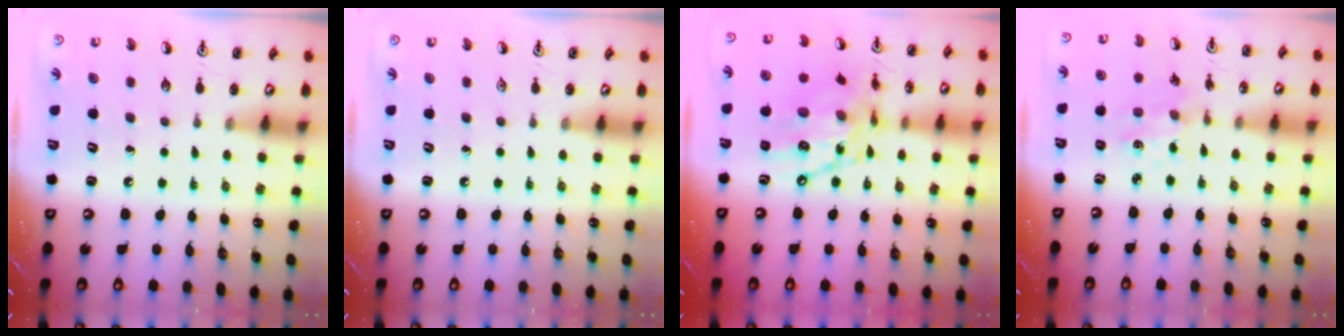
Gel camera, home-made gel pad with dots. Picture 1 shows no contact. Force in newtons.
{"total": 0.0}
{"total": 15.4, "press": 15.4, "slide": 1.2}
{"total": 1.9, "press": 1.9, "slide": 0.3}